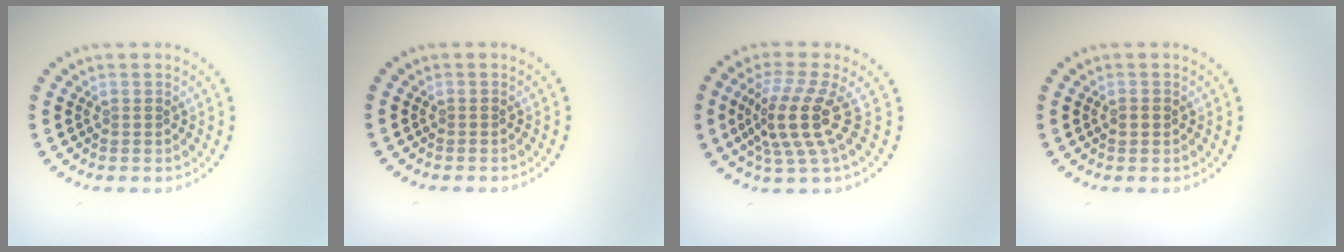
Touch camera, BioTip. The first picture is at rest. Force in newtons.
{"total": 0.0}
{"total": 4.4, "press": 3.3, "slide": 2.9}
{"total": 1.1, "press": 1.1, "slide": 0.0}